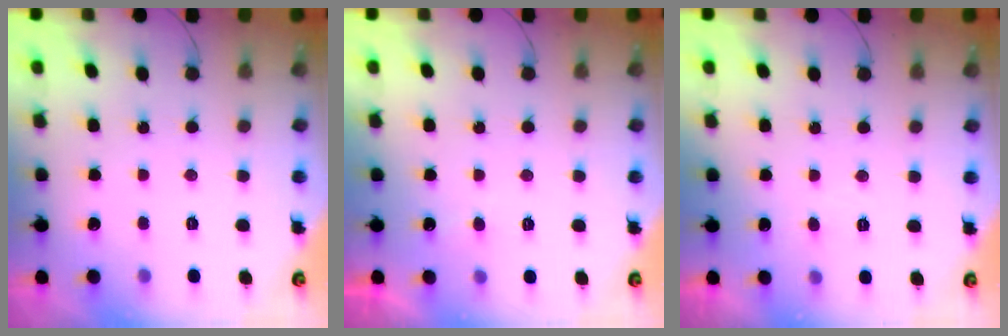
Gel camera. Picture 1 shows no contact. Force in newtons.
{"total": 5.0, "press": 5.0, "slide": 0.3}
{"total": 3.3, "press": 3.3, "slide": 0.2}